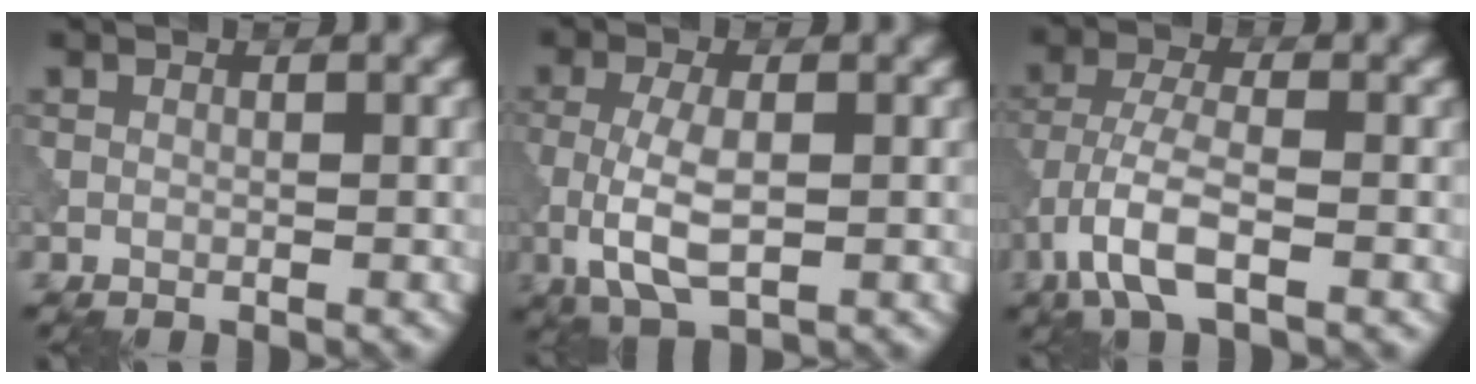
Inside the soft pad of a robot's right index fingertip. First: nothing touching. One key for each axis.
{"total": 5.1, "fx": -0.9, "fy": 2.1, "fz": 4.5, "tx": -0.103, "ty": -0.005, "tz": -0.017}
{"total": 5.7, "fx": -2.9, "fy": 2.0, "fz": 4.5, "tx": -0.102, "ty": -0.002, "tz": -0.068}